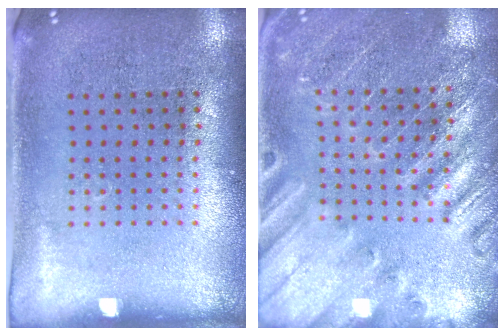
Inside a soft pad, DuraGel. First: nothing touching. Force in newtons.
{"total": 2.5, "press": 2.5, "slide": 0.2}